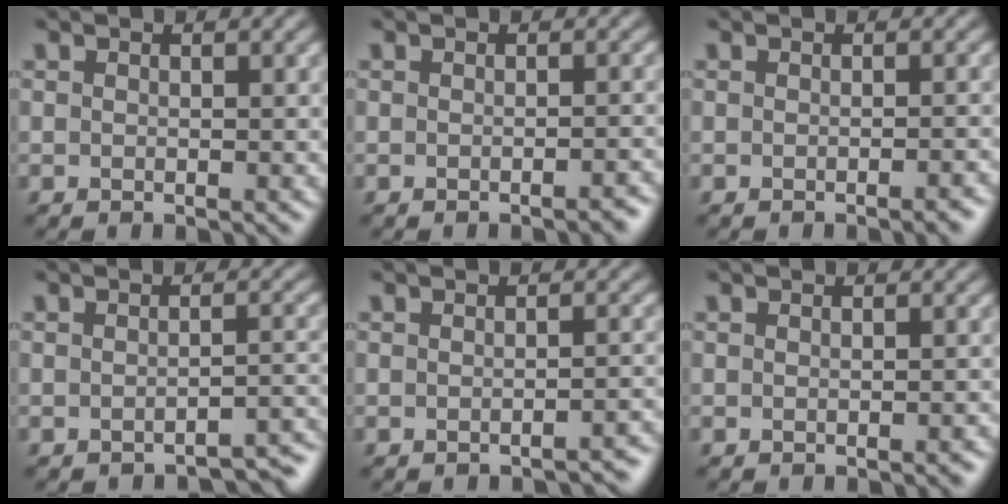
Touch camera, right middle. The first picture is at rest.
{"total": 1.5, "force": [-1.0, 0.4, 1.0], "torque": [-0.007, 0.003, -0.015]}
{"total": 1.7, "force": [-0.9, 0.4, 1.3], "torque": [-0.009, 0.002, -0.014]}
{"total": 2.7, "force": [-2.5, 0.4, 0.8], "torque": [-0.005, 0.006, -0.030]}
{"total": 1.8, "force": [-1.7, 0.2, 0.5], "torque": [0.001, 0.007, -0.020]}
{"total": 0.8, "force": [-0.4, 0.2, 0.6], "torque": [-0.006, 0.002, -0.005]}